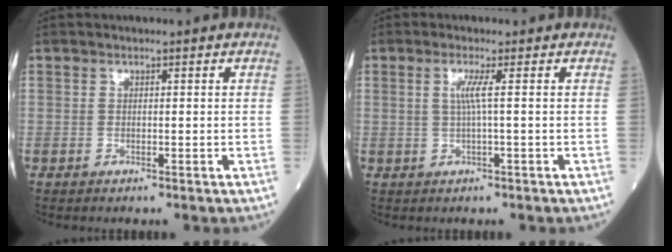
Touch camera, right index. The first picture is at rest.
{"total": 2.3, "force": [0.3, -0.6, 2.2], "torque": [-0.049, 0.001, 0.006]}